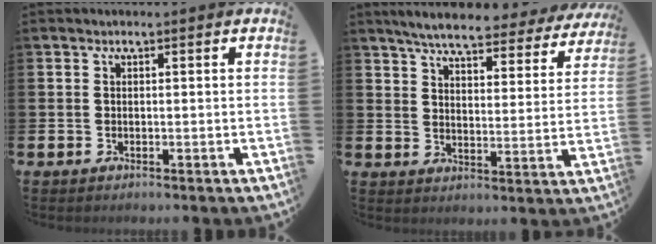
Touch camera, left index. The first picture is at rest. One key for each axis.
{"total": 6.1, "fx": 5.7, "fy": 0.7, "fz": 2.1, "tx": -0.061, "ty": -0.034, "tz": 0.095}